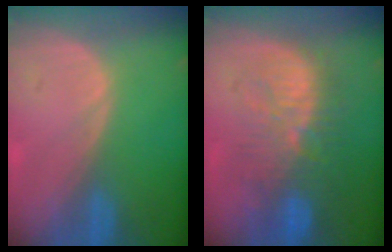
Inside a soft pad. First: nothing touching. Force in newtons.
{"total": 10.1, "press": 9.5, "slide": 3.4}